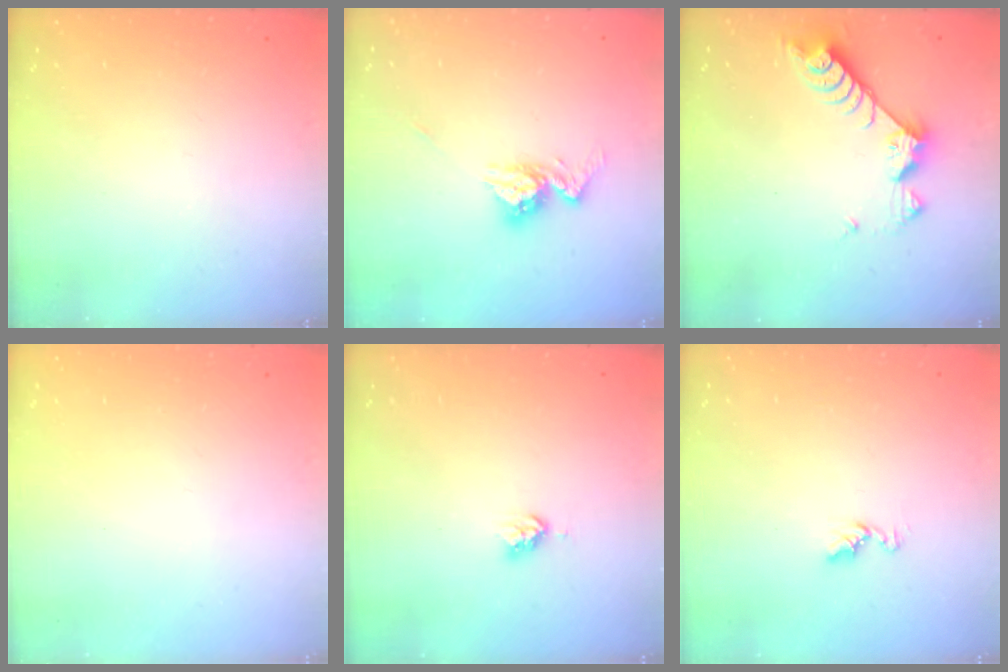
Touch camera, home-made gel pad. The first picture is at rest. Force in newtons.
{"total": 9.4, "press": 9.4, "slide": 0.8}
{"total": 7.6, "press": 7.6, "slide": 0.6}
{"total": 0.0}
{"total": 4.0, "press": 3.9, "slide": 0.4}
{"total": 5.1, "press": 5.1, "slide": 0.6}